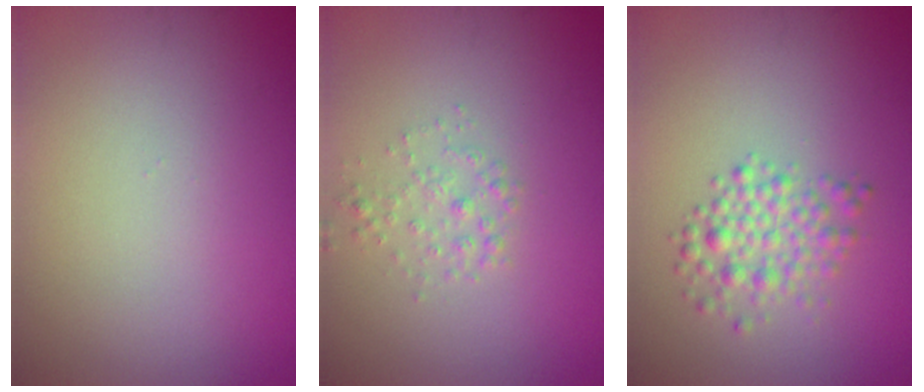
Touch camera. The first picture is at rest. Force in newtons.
{"total": 1.4, "press": 1.4, "slide": 0.0}
{"total": 2.9, "press": 2.9, "slide": 0.1}